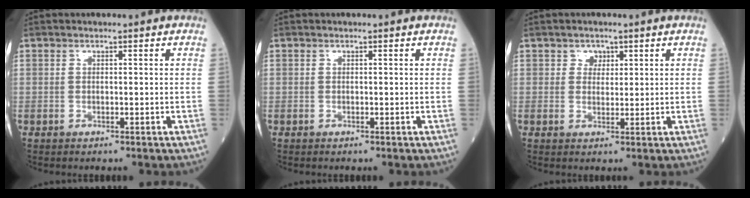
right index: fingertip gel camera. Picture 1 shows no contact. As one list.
[{"total": 0.0}, {"total": 2.1, "force": [1.1, 1.7, 0.7], "torque": [-0.010, 0.000, 0.017]}]